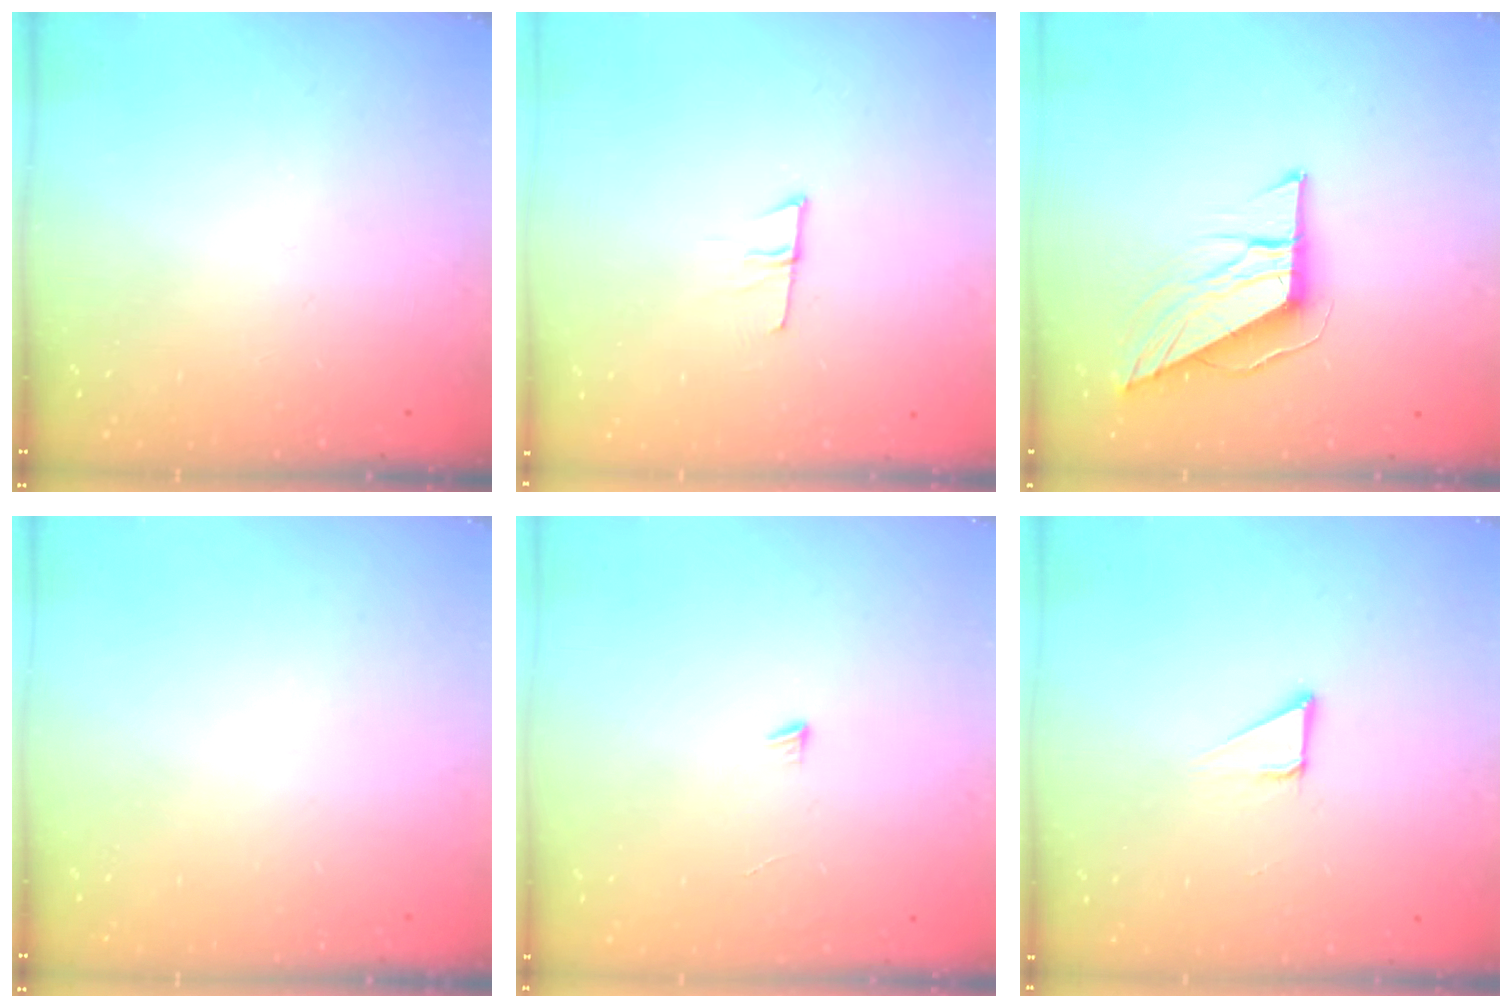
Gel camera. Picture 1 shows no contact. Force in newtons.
{"total": 6.0, "press": 5.9, "slide": 1.0}
{"total": 9.6, "press": 9.6, "slide": 0.5}
{"total": 0.0}
{"total": 3.0, "press": 3.0, "slide": 0.3}
{"total": 3.3, "press": 3.3, "slide": 0.1}